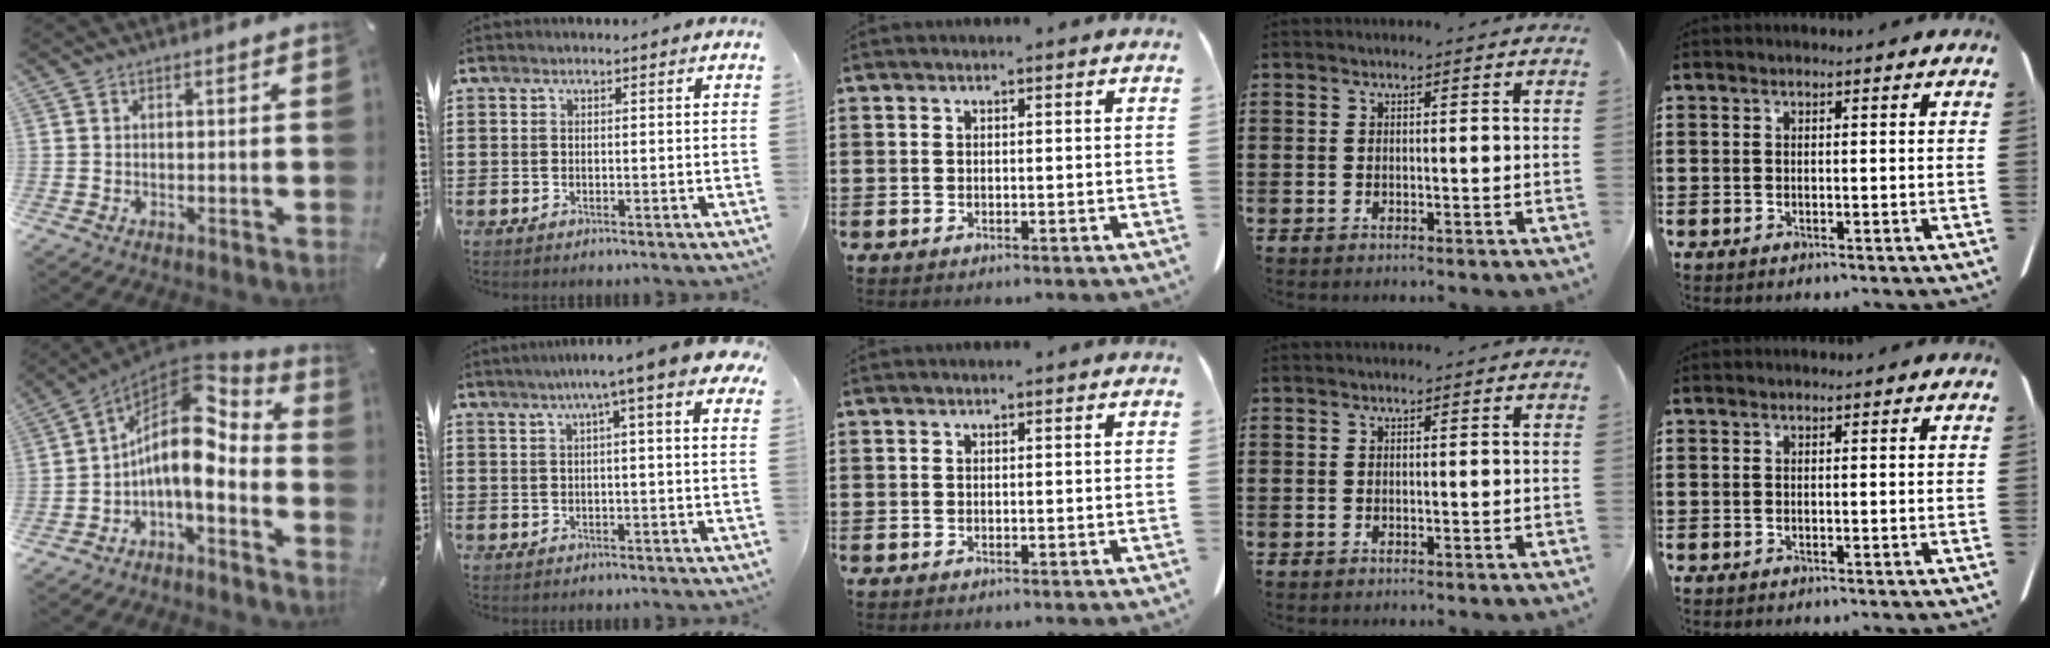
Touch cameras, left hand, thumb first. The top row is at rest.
{"thumb": {"total": 14.2, "force": [1.1, 7.5, 12.0], "torque": [-0.223, -0.040, 0.014]}, "index": {"total": 7.0, "force": [4.1, -0.3, 5.8], "torque": [-0.111, -0.001, 0.067]}}